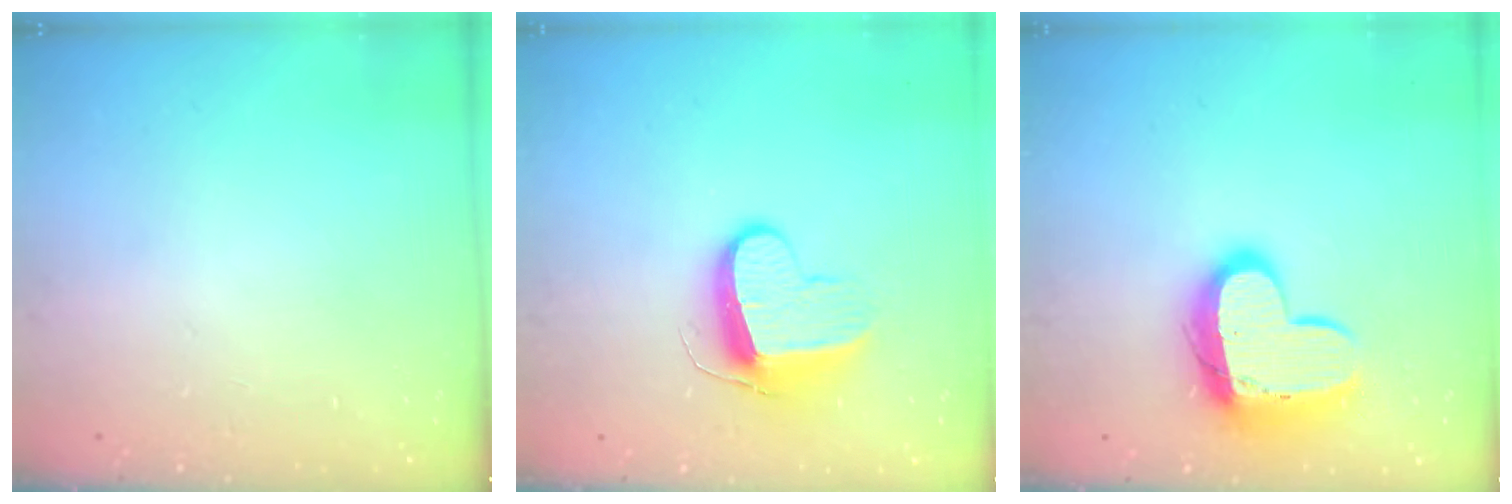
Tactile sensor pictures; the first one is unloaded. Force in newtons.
{"total": 9.9, "press": 9.9, "slide": 0.1}
{"total": 14.4, "press": 14.4, "slide": 1.1}